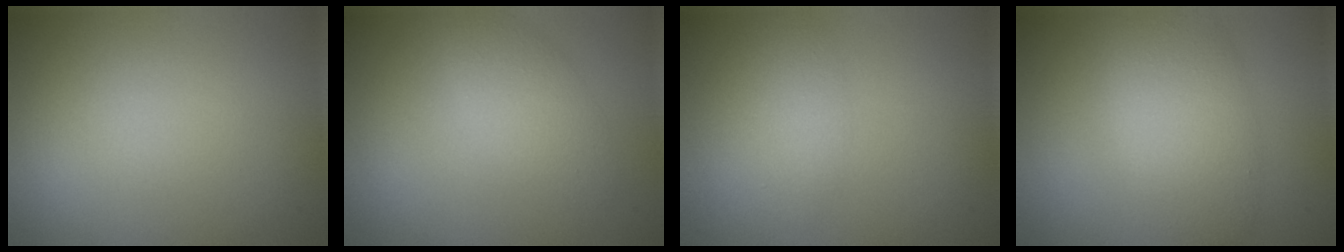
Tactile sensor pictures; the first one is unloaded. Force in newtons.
{"total": 2.4, "press": 2.4, "slide": 0.1}
{"total": 1.8, "press": 1.8, "slide": 0.2}
{"total": 4.8, "press": 4.8, "slide": 0.2}